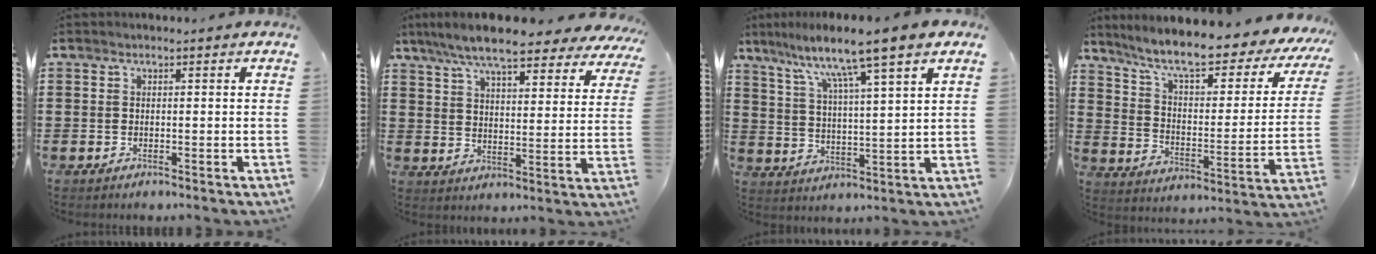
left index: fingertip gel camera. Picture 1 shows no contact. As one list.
[{"total": 8.8, "force": [7.7, 1.1, 4.1], "torque": [-0.109, -0.030, 0.138]}, {"total": 8.5, "force": [6.7, -0.7, 5.2], "torque": [-0.118, -0.042, 0.104]}, {"total": 9.6, "force": [7.6, 1.2, 5.8], "torque": [-0.131, -0.050, 0.125]}]